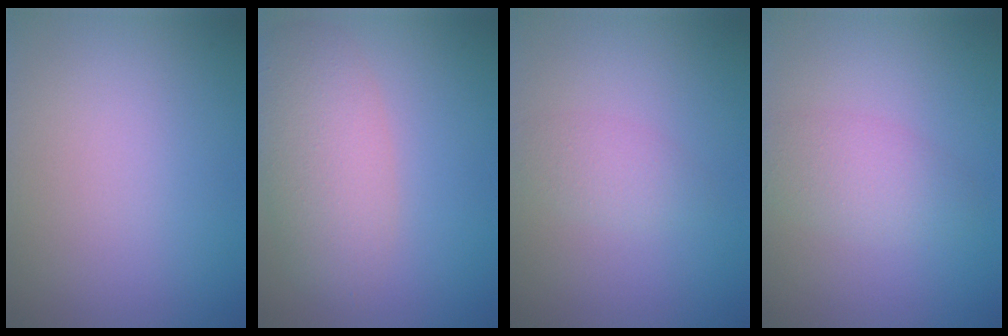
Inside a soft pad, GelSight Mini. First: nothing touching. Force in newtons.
{"total": 5.0, "press": 5.0, "slide": 0.2}
{"total": 1.8, "press": 1.8, "slide": 0.1}
{"total": 3.0, "press": 3.0, "slide": 0.2}